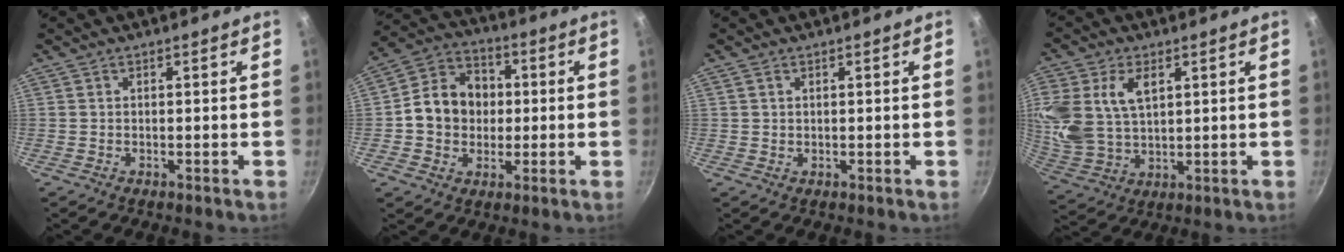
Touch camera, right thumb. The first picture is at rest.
{"total": 12.3, "force": [0.2, 10.4, 6.6], "torque": [-0.084, 0.019, -0.012]}
{"total": 1.0, "force": [0.5, 0.7, 0.5], "torque": [-0.006, 0.000, 0.010]}
{"total": 16.4, "force": [5.2, 10.9, 11.1], "torque": [-0.243, -0.008, 0.110]}